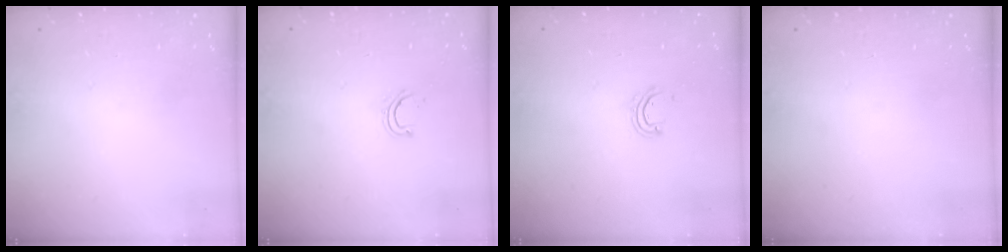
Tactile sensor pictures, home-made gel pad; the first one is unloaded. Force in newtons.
{"total": 4.1, "press": 4.0, "slide": 1.0}
{"total": 2.7, "press": 2.7, "slide": 0.2}
{"total": 0.0}